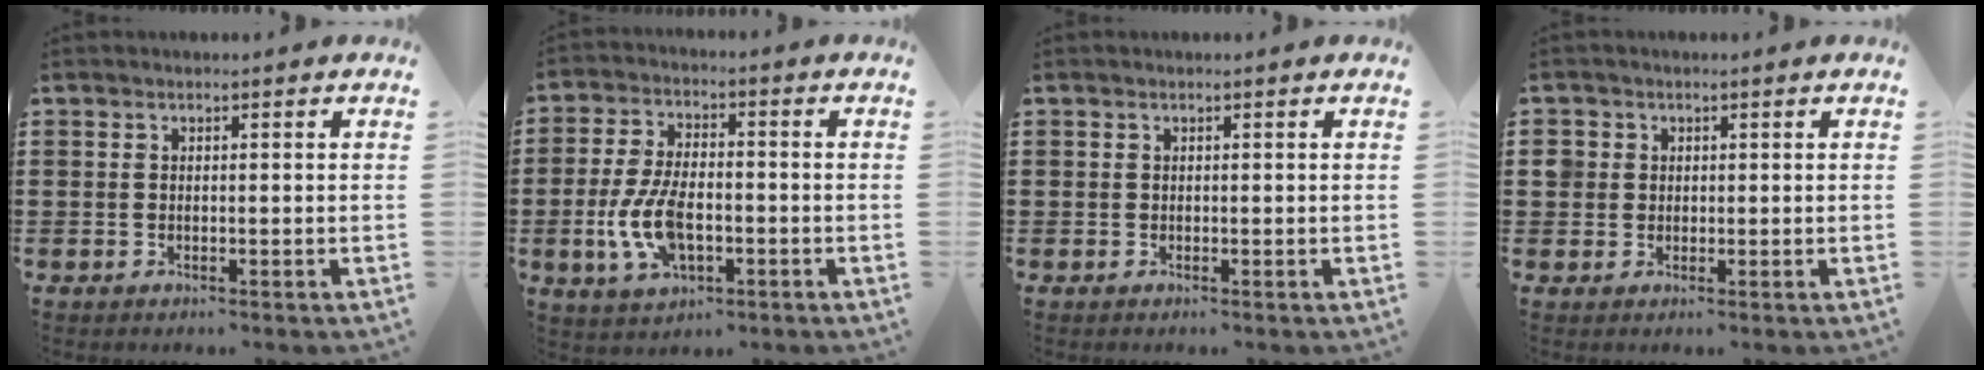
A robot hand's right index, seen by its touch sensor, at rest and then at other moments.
{"total": 9.0, "force": [-2.2, 4.4, 7.5], "torque": [-0.174, -0.007, -0.044]}
{"total": 0.0}
{"total": 2.2, "force": [0.4, 2.1, 0.5], "torque": [-0.019, 0.010, 0.006]}